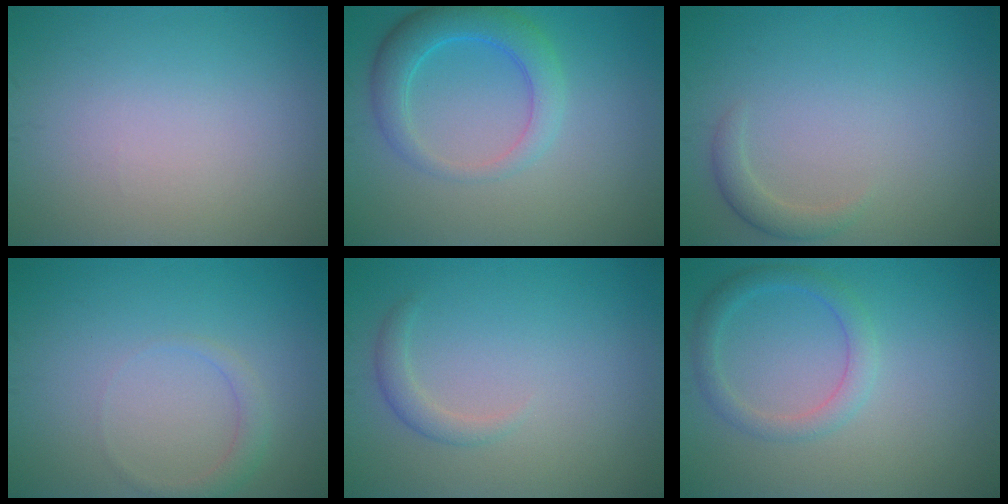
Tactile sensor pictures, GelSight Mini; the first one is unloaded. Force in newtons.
{"total": 4.3, "press": 4.3, "slide": 0.3}
{"total": 1.6, "press": 1.6, "slide": 0.1}
{"total": 1.5, "press": 1.5, "slide": 0.1}
{"total": 1.5, "press": 1.5, "slide": 0.1}
{"total": 2.4, "press": 2.4, "slide": 0.1}